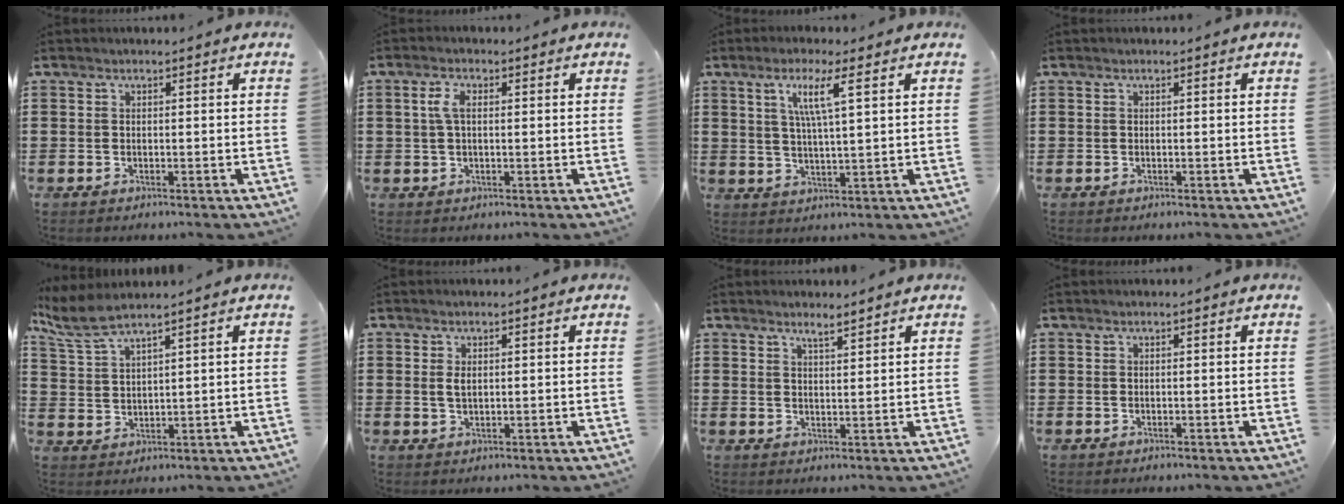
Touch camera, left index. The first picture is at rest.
{"total": 3.3, "force": [0.5, 1.4, 3.0], "torque": [-0.078, 0.004, 0.002]}
{"total": 6.0, "force": [2.9, 0.5, 5.3], "torque": [-0.113, 0.003, 0.045]}
{"total": 0.0}
{"total": 5.3, "force": [4.3, 0.7, 3.0], "torque": [-0.075, -0.008, 0.077]}
{"total": 1.7, "force": [0.3, 0.8, 1.4], "torque": [-0.032, 0.004, 0.004]}
{"total": 2.4, "force": [2.1, 0.2, 1.0], "torque": [-0.021, 0.003, 0.039]}
{"total": 0.0}